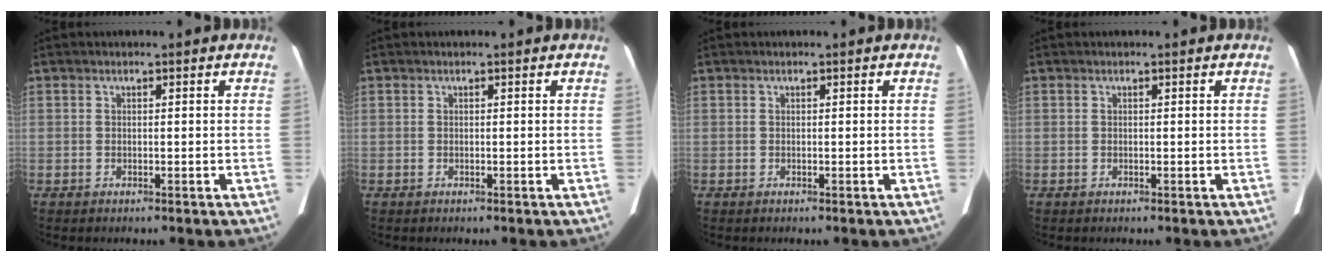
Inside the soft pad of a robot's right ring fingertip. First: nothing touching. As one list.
[{"total": 0.0}, {"total": 0.0}, {"total": 0.0}]